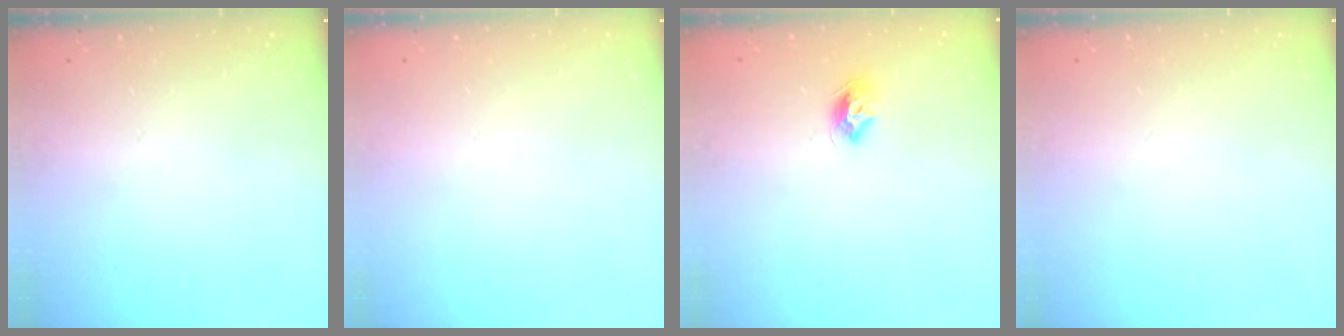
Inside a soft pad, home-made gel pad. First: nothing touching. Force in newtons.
{"total": 0.0}
{"total": 8.4, "press": 8.3, "slide": 0.7}
{"total": 0.0}